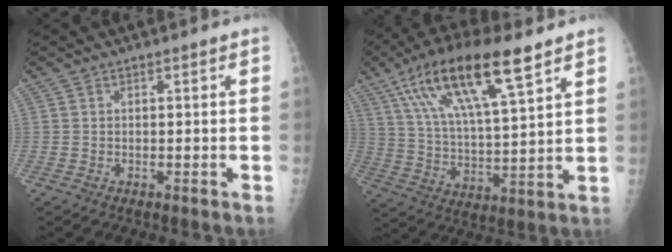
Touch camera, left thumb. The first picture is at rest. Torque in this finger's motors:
{"motor_torque": [1.14, 1.16, 1.39, -1.38, 0.61]}